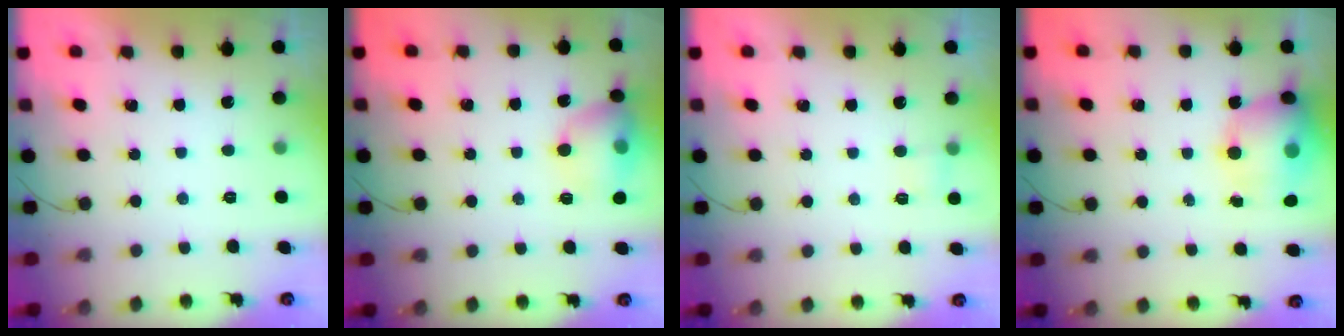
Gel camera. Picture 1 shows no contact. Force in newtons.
{"total": 12.8, "press": 12.6, "slide": 1.9}
{"total": 2.8, "press": 2.6, "slide": 1.1}
{"total": 13.3, "press": 12.9, "slide": 3.2}